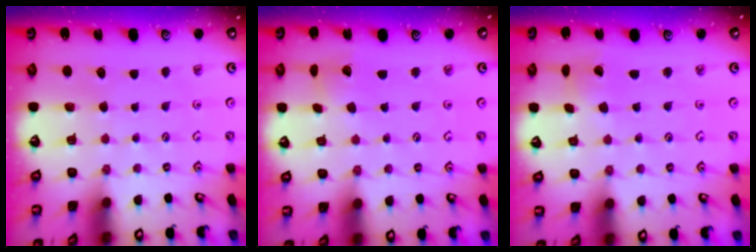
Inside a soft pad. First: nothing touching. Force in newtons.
{"total": 3.1, "press": 3.1, "slide": 0.4}
{"total": 2.5, "press": 2.5, "slide": 0.4}